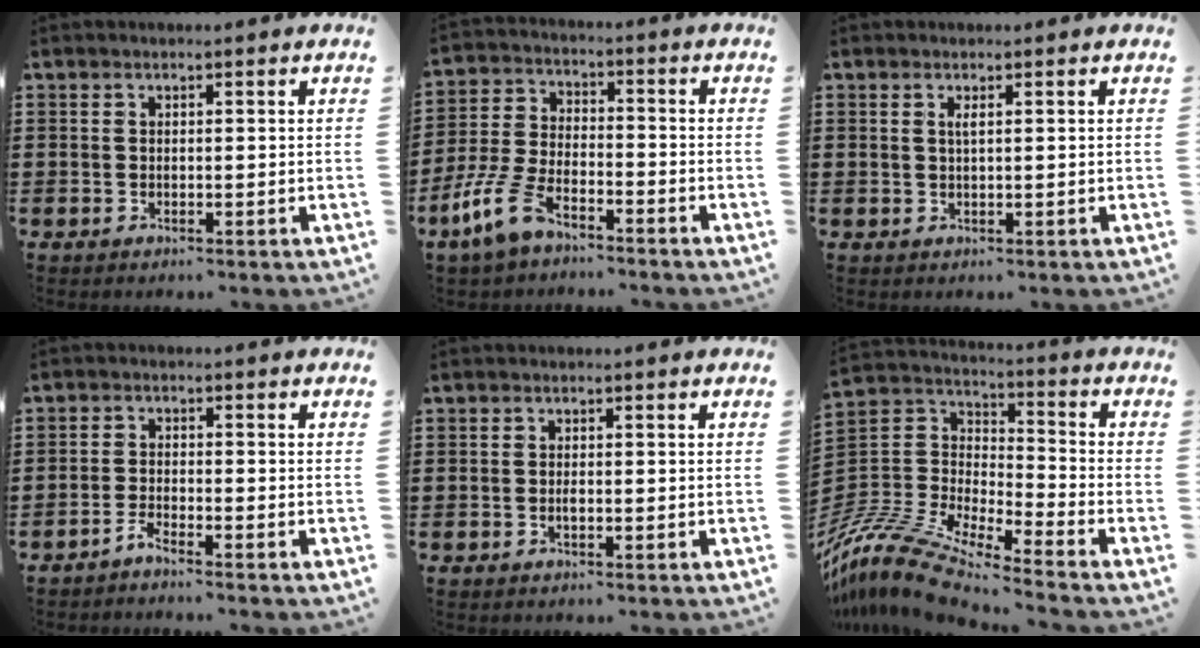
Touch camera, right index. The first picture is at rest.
{"total": 8.5, "force": [-6.2, 3.0, 5.0], "torque": [-0.135, -0.001, -0.125]}
{"total": 0.9, "force": [0.2, 0.0, 0.9], "torque": [-0.019, 0.000, 0.004]}
{"total": 2.1, "force": [-2.0, -0.4, 0.5], "torque": [-0.019, -0.003, -0.042]}
{"total": 0.8, "force": [-0.2, 0.3, 0.7], "torque": [-0.015, -0.004, -0.002]}
{"total": 12.3, "force": [-11.3, 1.2, 4.6], "torque": [-0.131, 0.001, -0.237]}